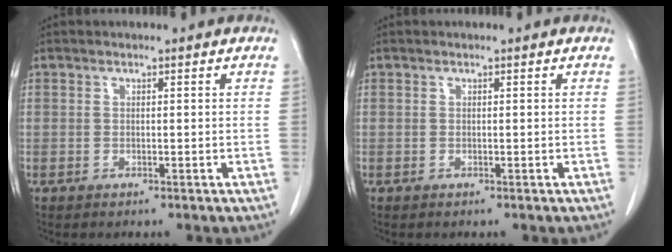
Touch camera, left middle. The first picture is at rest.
{"total": 0.0}